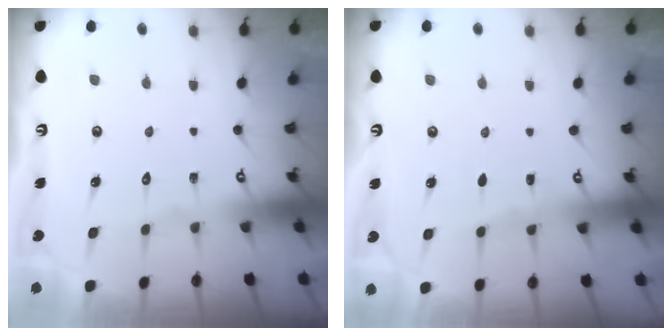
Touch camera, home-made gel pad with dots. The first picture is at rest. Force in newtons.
{"total": 2.4, "press": 2.4, "slide": 0.4}